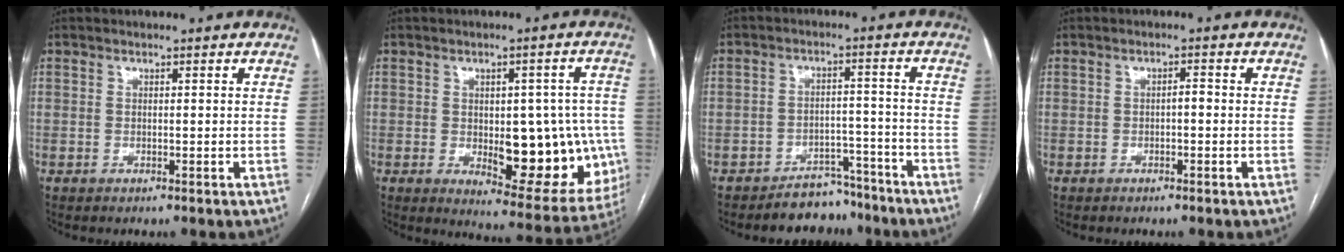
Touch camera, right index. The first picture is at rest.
{"total": 16.5, "force": [-2.4, 7.1, 14.7], "torque": [-0.153, 0.012, -0.002]}
{"total": 6.6, "force": [-5.8, 3.2, 0.2], "torque": [0.017, 0.030, -0.090]}
{"total": 1.2, "force": [-0.3, 0.4, 1.1], "torque": [-0.015, 0.004, -0.006]}